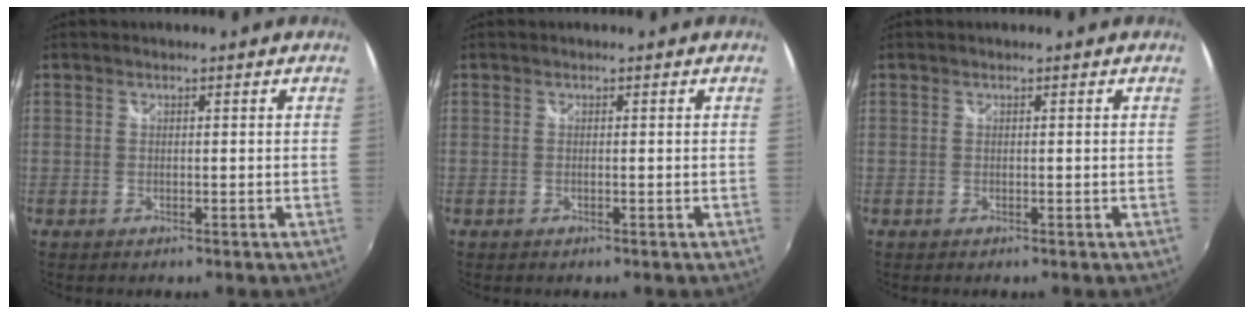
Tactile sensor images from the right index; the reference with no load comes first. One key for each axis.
{"total": 0.0}
{"total": 0.0}